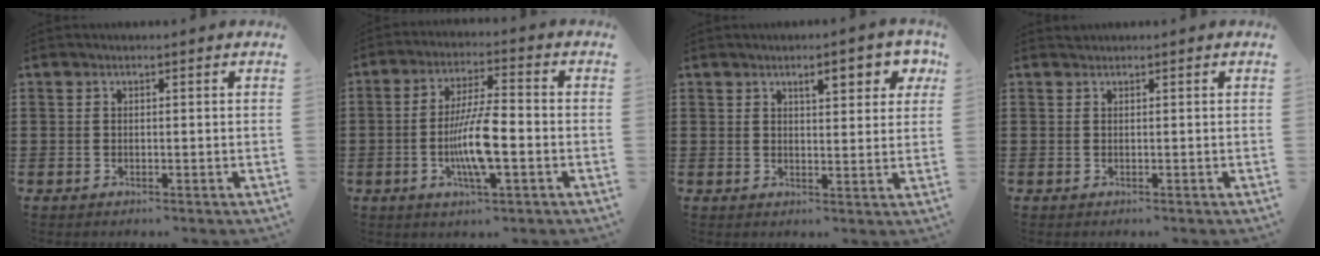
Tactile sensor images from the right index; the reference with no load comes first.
{"total": 9.1, "force": [-2.2, 2.0, 8.6], "torque": [-0.168, -0.006, -0.043]}
{"total": 4.7, "force": [2.5, 1.5, 3.7], "torque": [-0.047, -0.004, 0.034]}
{"total": 0.0}